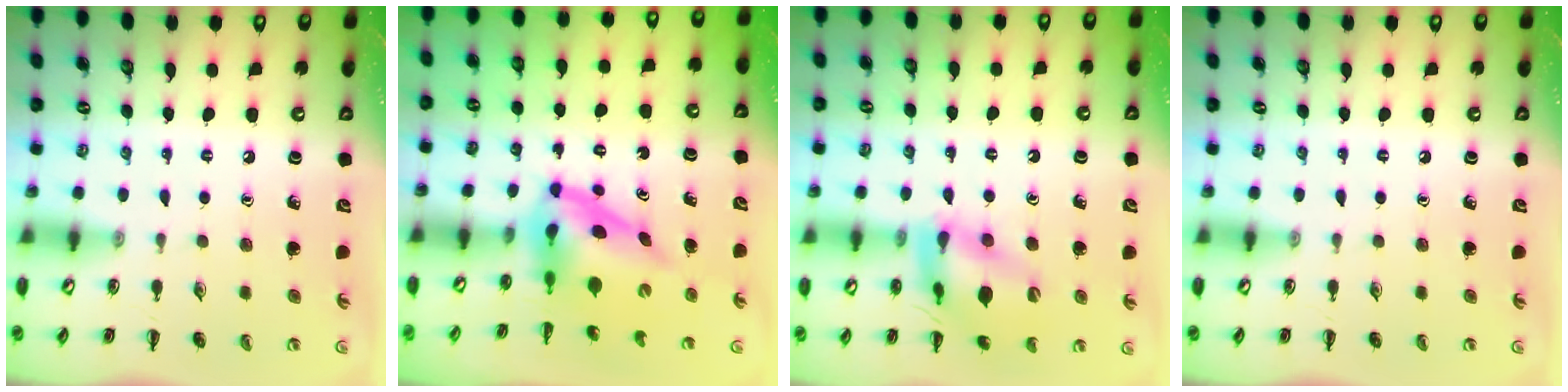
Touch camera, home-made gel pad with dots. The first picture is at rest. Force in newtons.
{"total": 5.0, "press": 4.8, "slide": 1.3}
{"total": 14.4, "press": 14.2, "slide": 2.0}
{"total": 0.0}